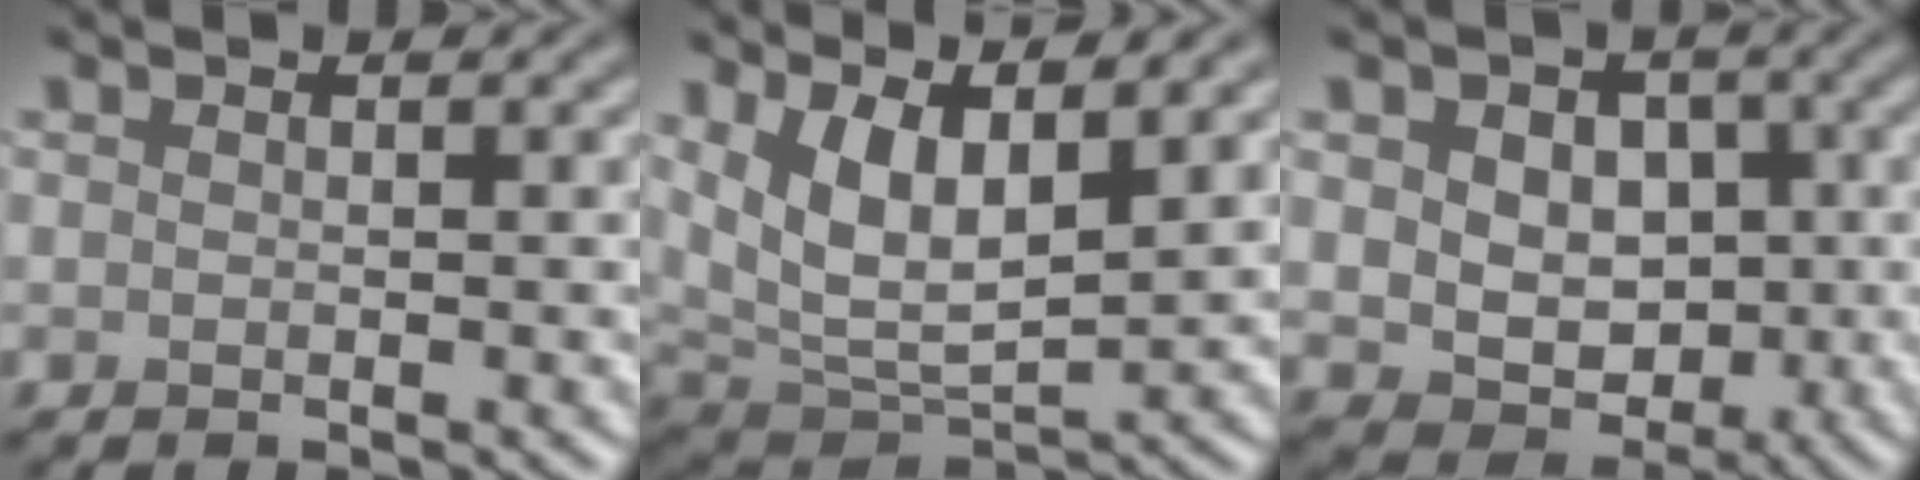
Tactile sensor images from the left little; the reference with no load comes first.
{"total": 7.2, "force": [3.1, 2.9, 5.8], "torque": [-0.120, -0.011, 0.062]}
{"total": 7.5, "force": [0.8, 6.0, 4.5], "torque": [-0.058, 0.011, 0.006]}